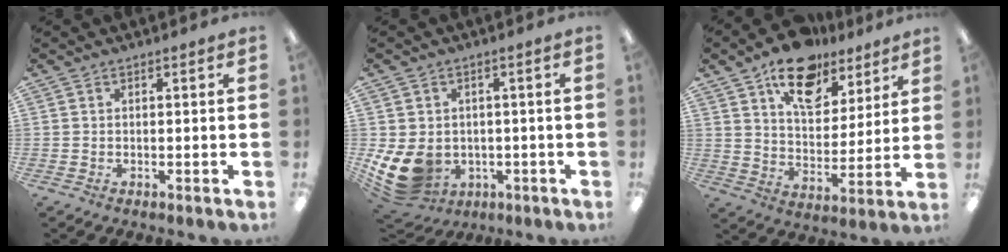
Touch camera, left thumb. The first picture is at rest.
{"total": 10.1, "force": [-2.6, 8.2, 5.4], "torque": [-0.119, 0.001, -0.039]}
{"total": 16.7, "force": [11.4, 9.2, 8.0], "torque": [-0.124, -0.059, 0.203]}